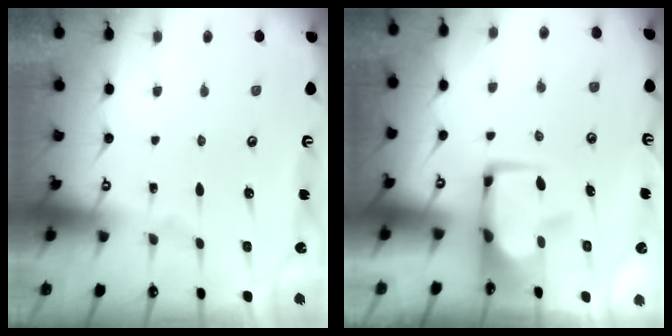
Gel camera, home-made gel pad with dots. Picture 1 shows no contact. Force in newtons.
{"total": 2.0, "press": 1.8, "slide": 0.9}